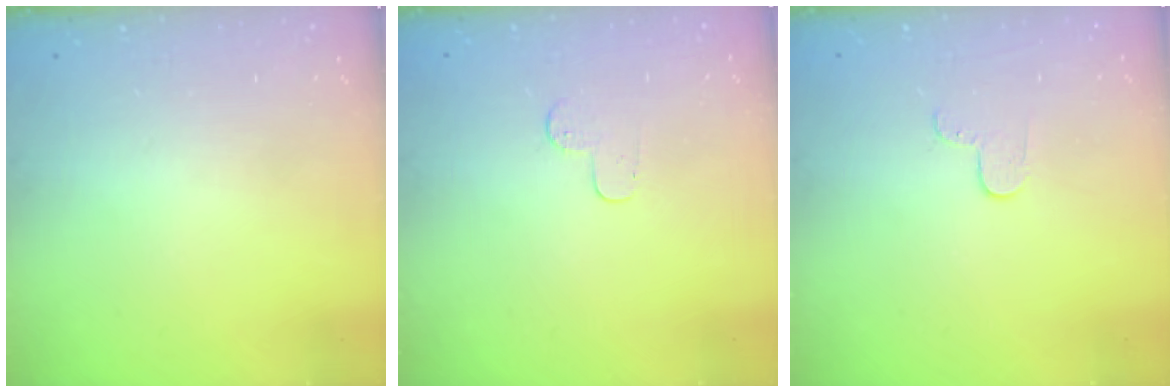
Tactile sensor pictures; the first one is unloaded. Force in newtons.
{"total": 3.7, "press": 3.7, "slide": 0.4}
{"total": 3.7, "press": 3.7, "slide": 0.5}